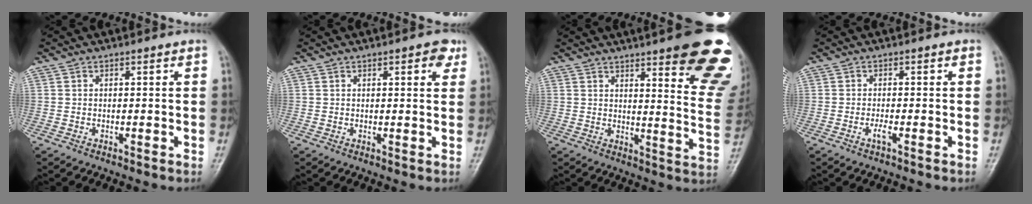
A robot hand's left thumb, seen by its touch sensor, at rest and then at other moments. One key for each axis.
{"total": 3.3, "fx": 1.7, "fy": 1.2, "fz": 2.5, "tx": -0.023, "ty": -0.004, "tz": 0.017}
{"total": 21.9, "fx": 14.0, "fy": 4.5, "fz": 16.2, "tx": -0.166, "ty": -0.065, "tz": 0.164}
{"total": 1.5, "fx": -0.6, "fy": 0.3, "fz": 1.3, "tx": -0.023, "ty": 0.004, "tz": -0.011}